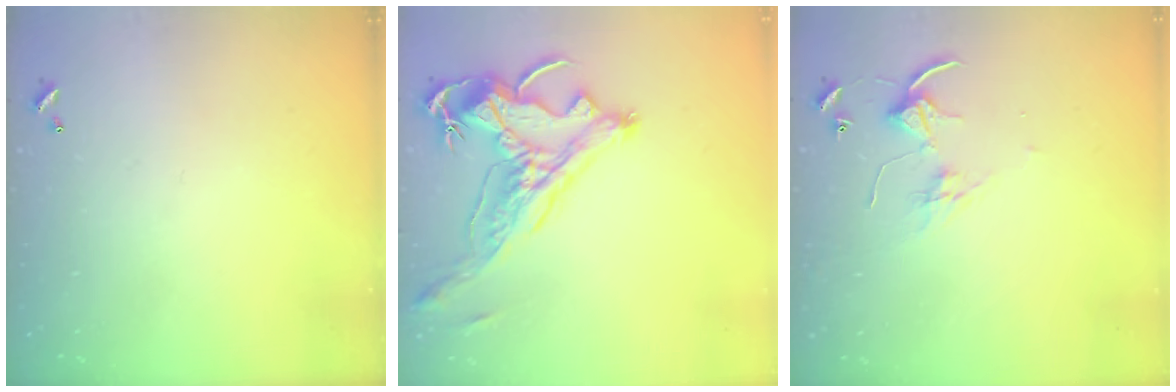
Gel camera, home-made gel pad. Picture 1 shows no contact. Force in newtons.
{"total": 2.9, "press": 2.5, "slide": 1.3}
{"total": 3.6, "press": 3.6, "slide": 0.1}